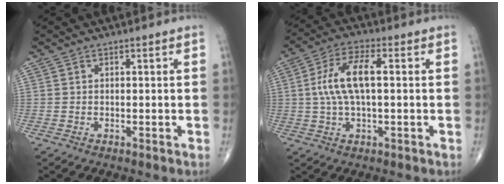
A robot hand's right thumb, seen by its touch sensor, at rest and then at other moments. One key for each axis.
{"total": 9.6, "fx": 0.9, "fy": 3.8, "fz": 8.8, "tx": -0.187, "ty": 0.020, "tz": 0.015}